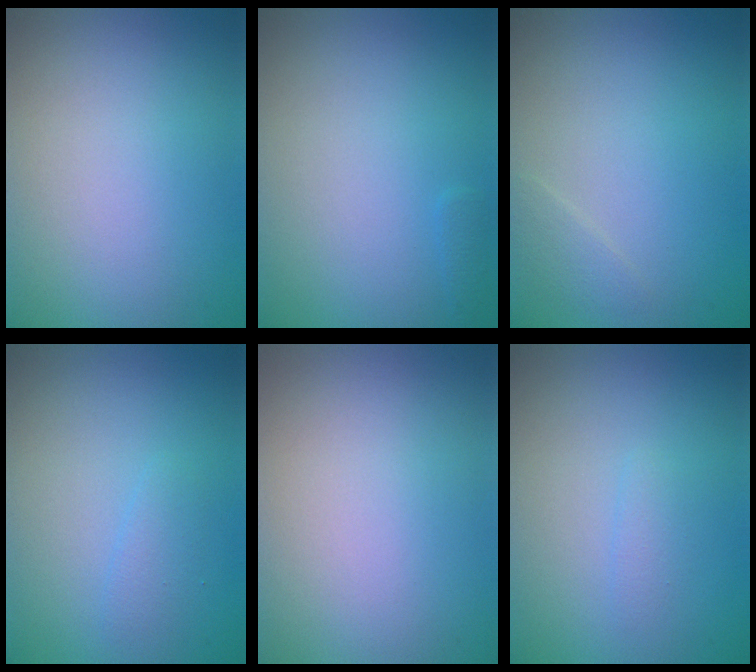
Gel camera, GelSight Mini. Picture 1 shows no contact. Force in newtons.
{"total": 0.5, "press": 0.5, "slide": 0.1}
{"total": 0.9, "press": 0.9, "slide": 0.0}
{"total": 1.0, "press": 1.0, "slide": 0.0}
{"total": 0.5, "press": 0.5, "slide": 0.0}
{"total": 0.7, "press": 0.7, "slide": 0.0}